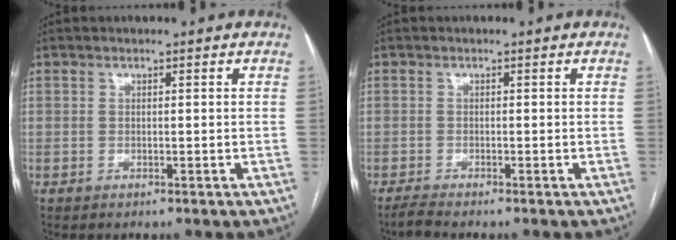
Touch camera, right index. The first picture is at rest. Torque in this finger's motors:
{"motor_torque": [-2.07, -0.08, -1.05, -0.21]}